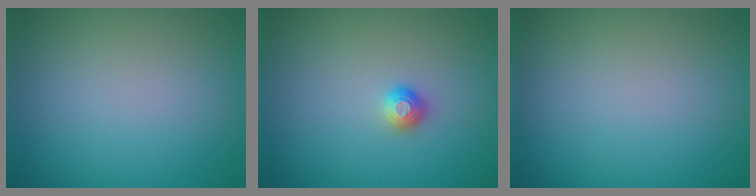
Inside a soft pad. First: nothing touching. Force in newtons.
{"total": 1.1, "press": 1.0, "slide": 0.2}
{"total": 0.0}